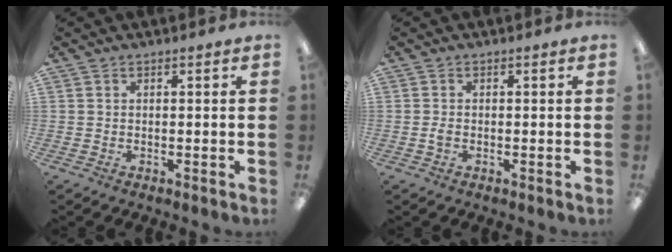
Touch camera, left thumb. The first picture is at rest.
{"total": 1.5, "force": [-0.3, 0.8, 1.3], "torque": [-0.024, 0.002, -0.006]}